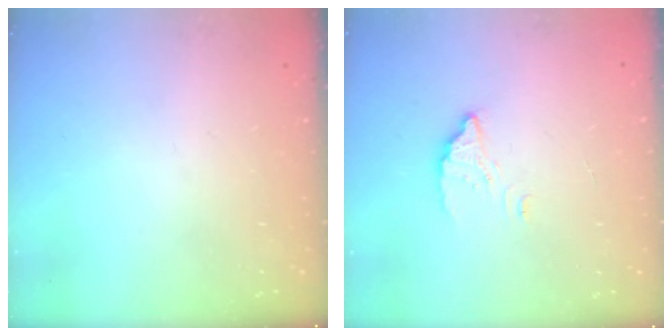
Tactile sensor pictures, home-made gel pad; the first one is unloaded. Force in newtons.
{"total": 2.8, "press": 2.8, "slide": 0.3}